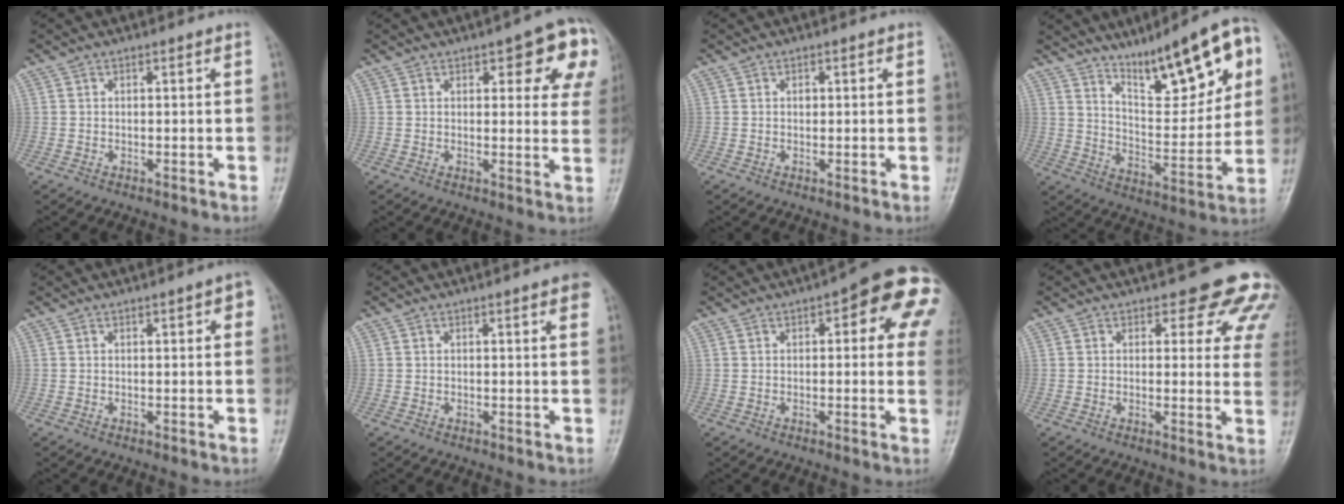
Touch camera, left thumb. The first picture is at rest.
{"total": 12.1, "force": [5.3, 4.7, 9.9], "torque": [-0.073, -0.014, 0.053]}
{"total": 0.8, "force": [0.2, 0.6, 0.4], "torque": [-0.003, 0.002, 0.002]}
{"total": 18.6, "force": [10.0, 5.6, 14.7], "torque": [-0.178, -0.044, 0.167]}
{"total": 2.6, "force": [1.0, 0.8, 2.2], "torque": [-0.023, 0.002, 0.010]}
{"total": 2.9, "force": [1.5, 0.6, 2.4], "torque": [-0.024, 0.000, 0.014]}
{"total": 14.3, "force": [4.7, 5.4, 12.4], "torque": [-0.105, 0.003, 0.038]}
{"total": 11.8, "force": [8.6, 4.9, 6.4], "torque": [-0.019, -0.042, 0.076]}